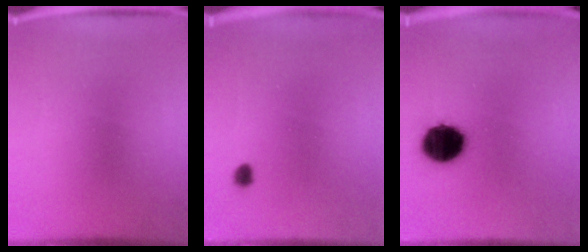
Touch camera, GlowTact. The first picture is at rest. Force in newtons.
{"total": 1.3}
{"total": 12.3}